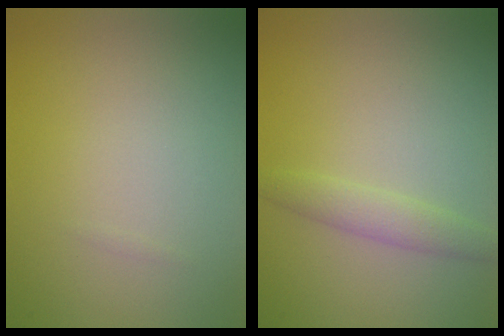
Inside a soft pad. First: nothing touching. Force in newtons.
{"total": 1.8, "press": 1.8, "slide": 0.1}